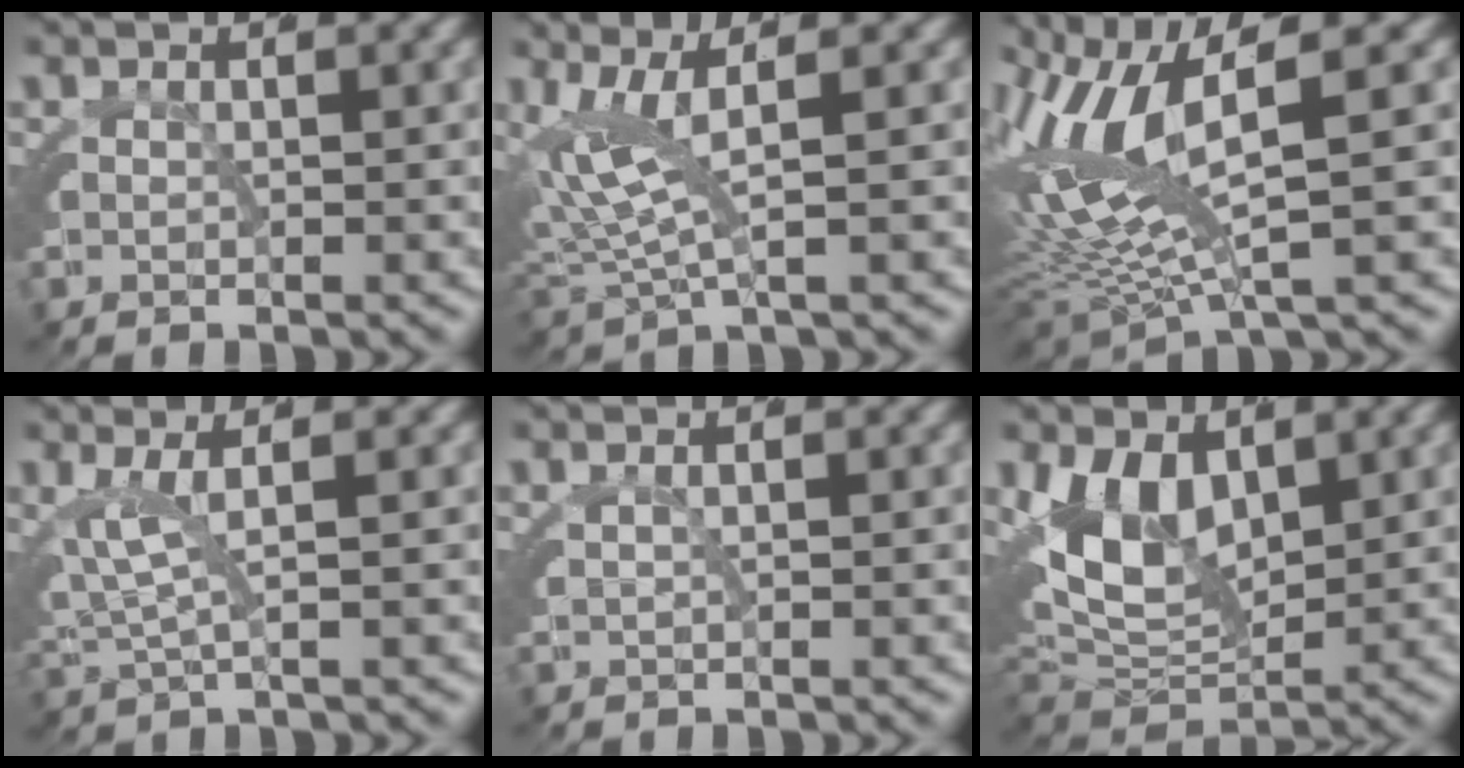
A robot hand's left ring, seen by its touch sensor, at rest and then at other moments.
{"total": 4.5, "force": [2.0, 1.0, 3.9], "torque": [-0.086, 0.001, 0.041]}
{"total": 8.6, "force": [1.1, 3.9, 7.6], "torque": [-0.152, -0.007, 0.027]}
{"total": 3.2, "force": [1.5, 0.0, 2.8], "torque": [-0.058, -0.002, 0.032]}
{"total": 0.9, "force": [0.5, -0.7, 0.2], "torque": [-0.002, 0.000, 0.014]}
{"total": 9.1, "force": [1.8, 6.3, 6.4], "torque": [-0.132, -0.009, 0.035]}